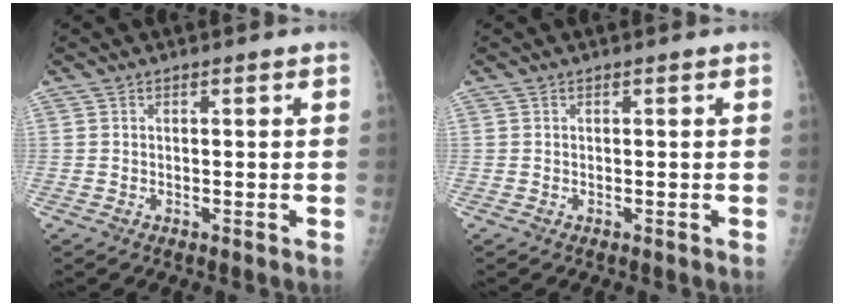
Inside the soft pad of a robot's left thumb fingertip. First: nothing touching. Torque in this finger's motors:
{"motor_torque": [0.00, 0.00, -0.02, -0.02, 0.00]}